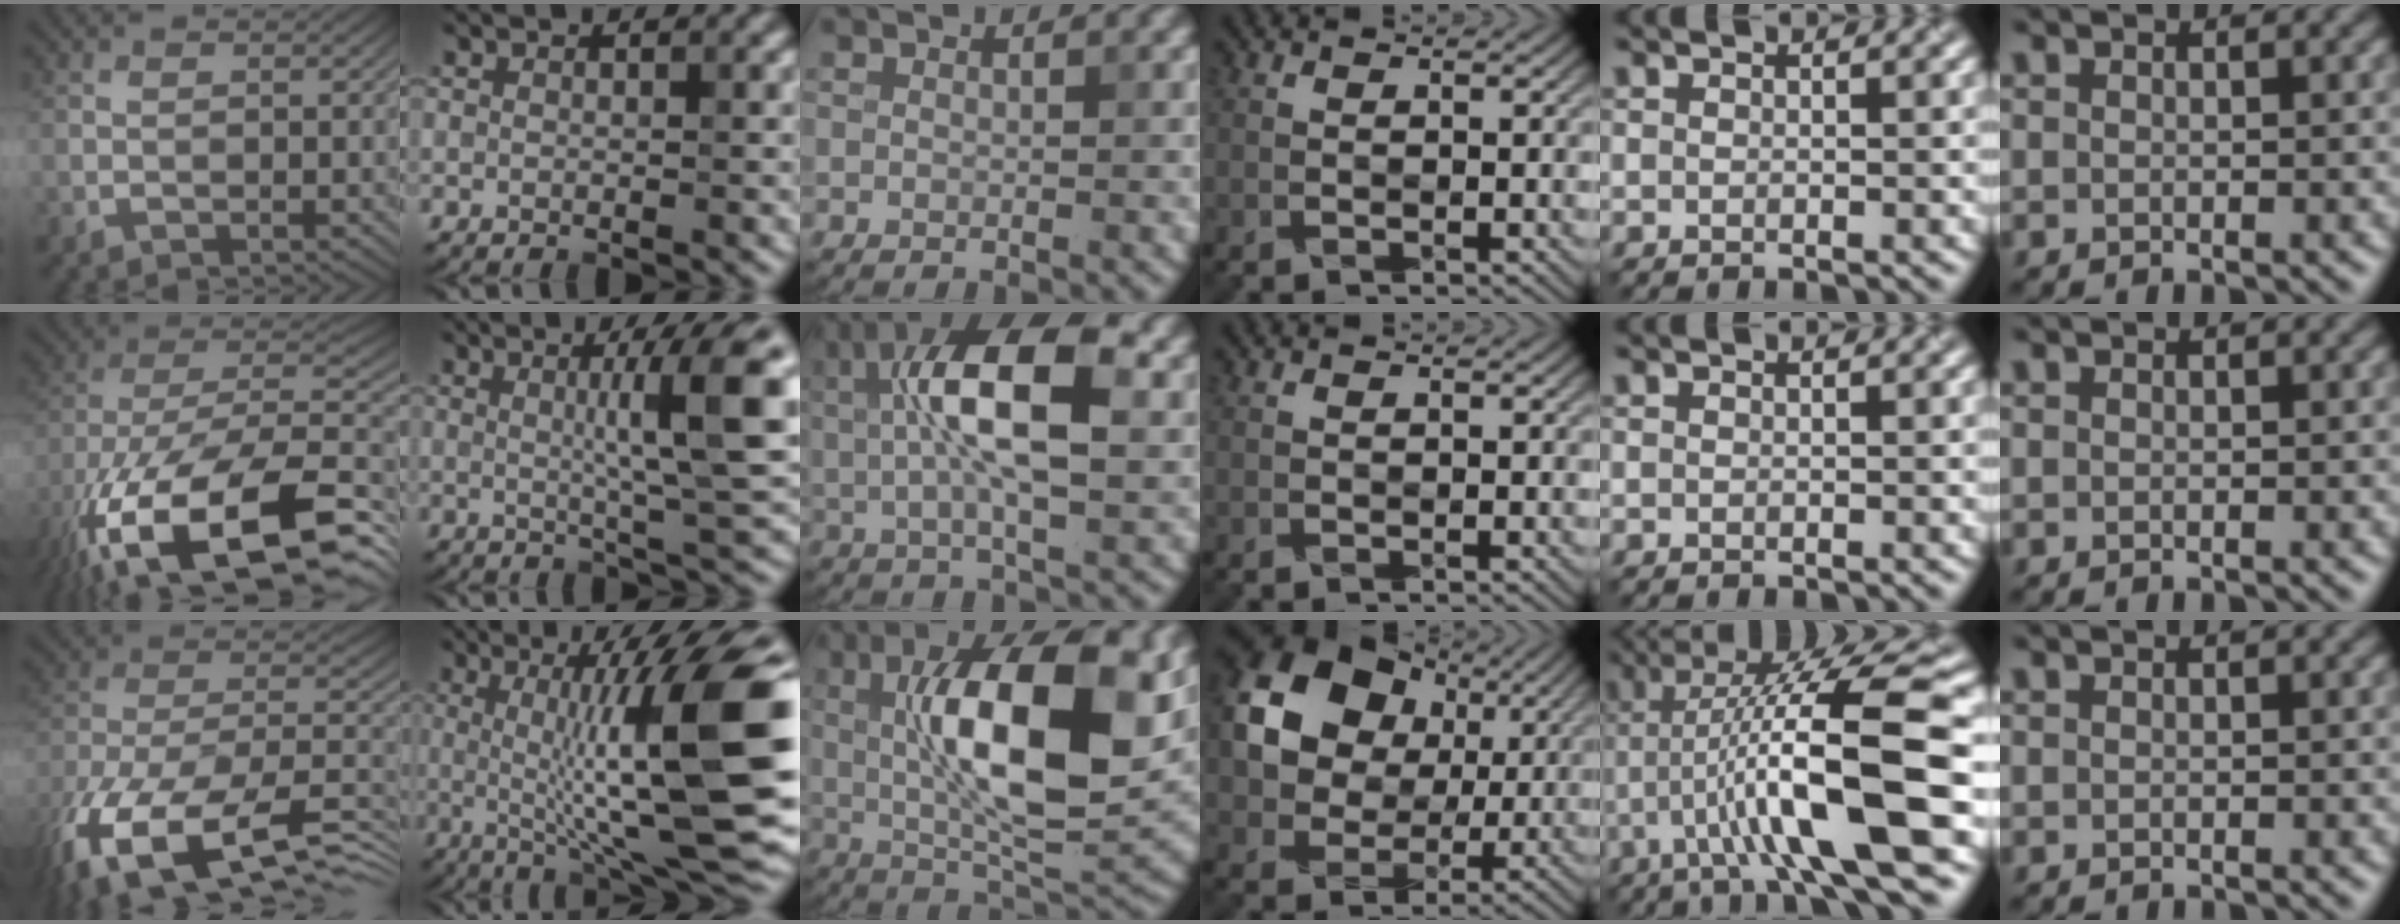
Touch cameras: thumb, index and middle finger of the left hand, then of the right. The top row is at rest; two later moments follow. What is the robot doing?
{"motion": "wrap", "object": "ribbon"}